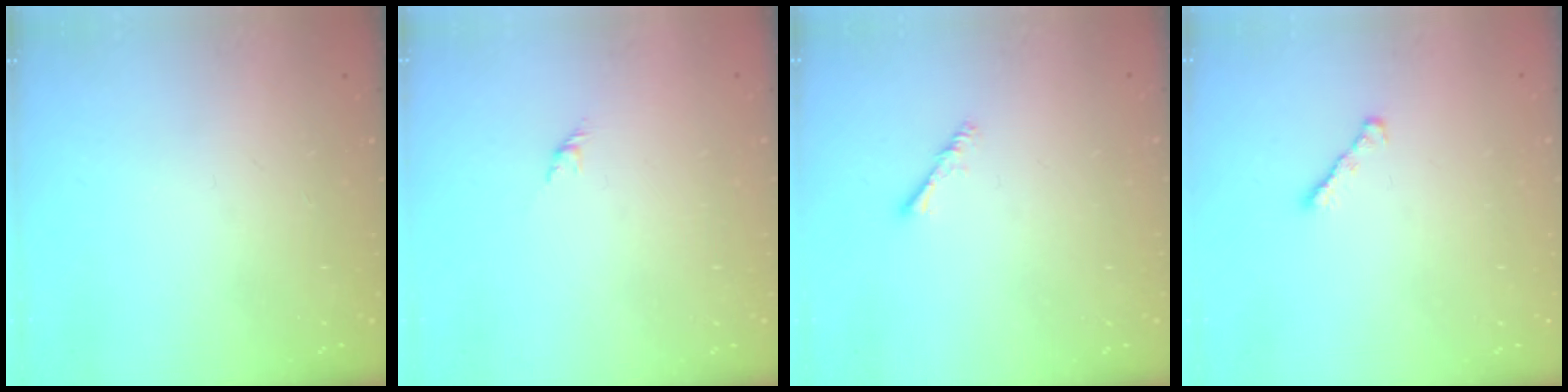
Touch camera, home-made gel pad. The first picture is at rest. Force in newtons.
{"total": 1.6, "press": 1.5, "slide": 0.7}
{"total": 2.3, "press": 2.3, "slide": 0.4}
{"total": 2.5, "press": 2.4, "slide": 0.6}